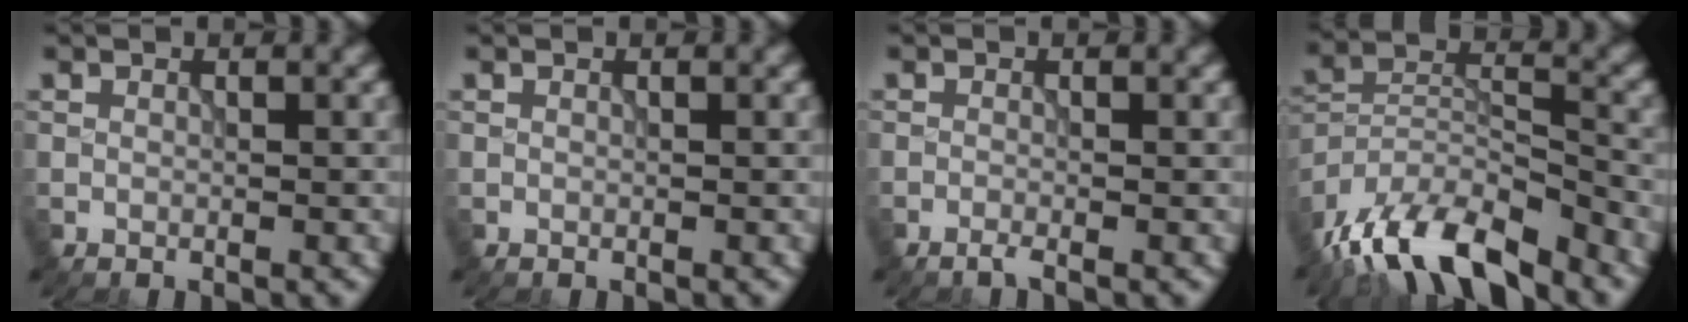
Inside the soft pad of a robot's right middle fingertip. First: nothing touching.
{"total": 0.0}
{"total": 0.9, "force": [-0.7, 0.1, 0.6], "torque": [-0.010, -0.004, -0.018]}
{"total": 12.9, "force": [-9.8, 4.2, 7.3], "torque": [-0.147, -0.001, -0.180]}